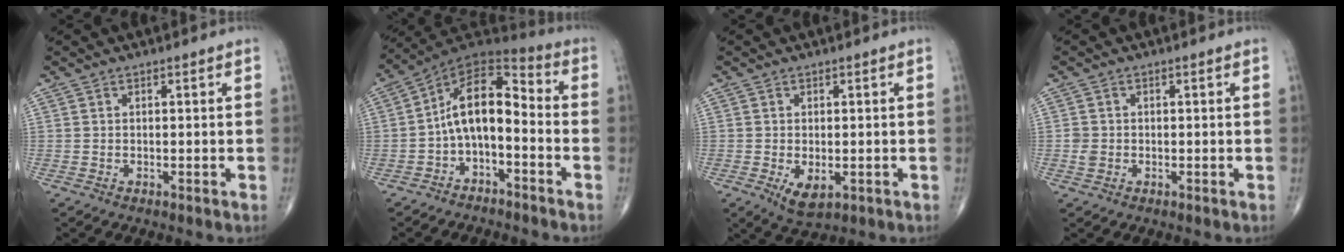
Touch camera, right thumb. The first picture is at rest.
{"total": 12.0, "force": [-2.7, 6.3, 9.8], "torque": [-0.150, 0.076, -0.058]}
{"total": 4.6, "force": [-1.2, 2.5, 3.7], "torque": [-0.060, -0.011, -0.011]}
{"total": 1.8, "force": [-0.3, 1.6, 0.8], "torque": [-0.011, 0.003, -0.005]}